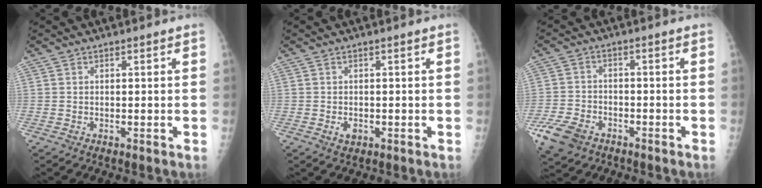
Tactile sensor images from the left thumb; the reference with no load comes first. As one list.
[{"total": 1.7, "force": [-0.5, 1.2, 1.1], "torque": [-0.011, -0.001, -0.005]}, {"total": 8.1, "force": [-4.7, 5.3, 3.9], "torque": [-0.084, 0.016, -0.084]}]